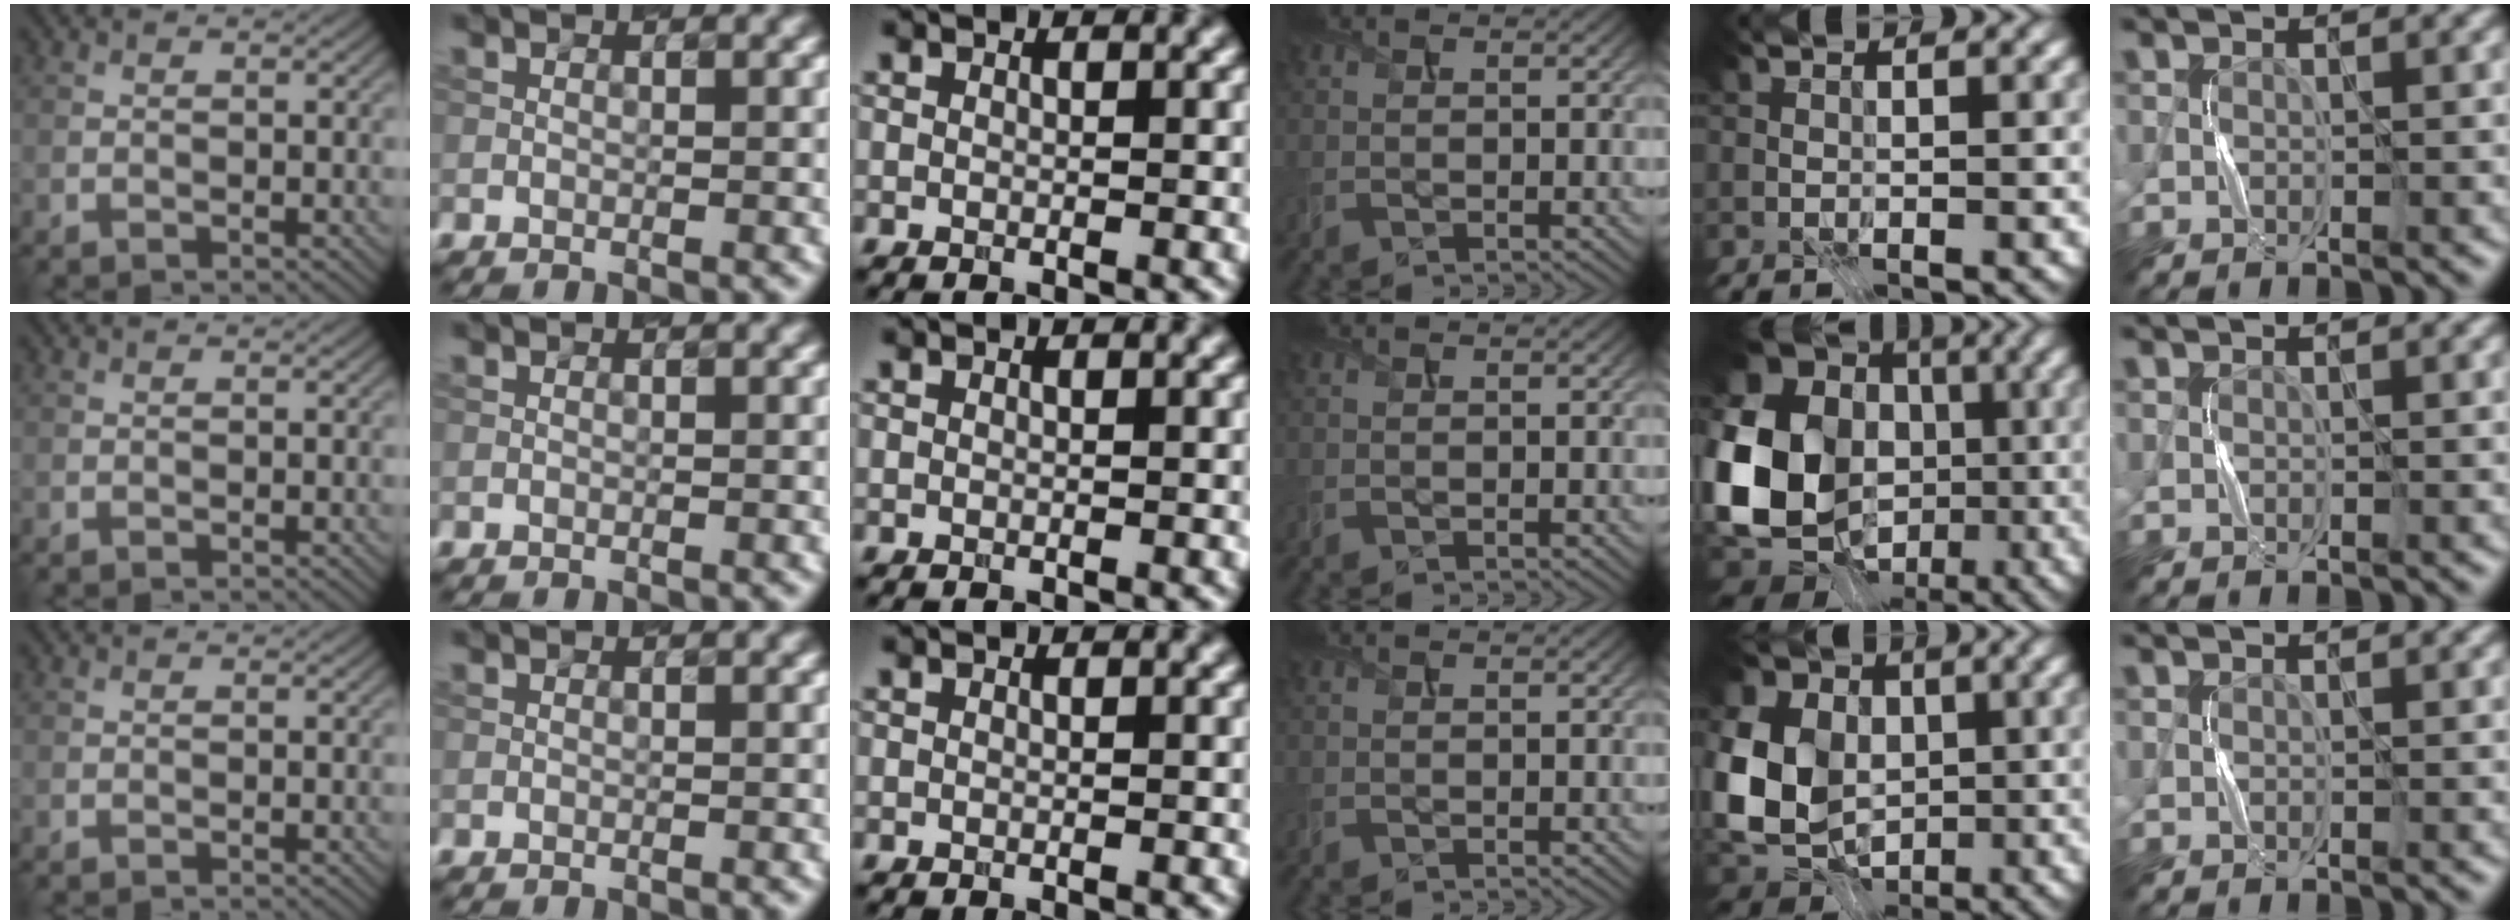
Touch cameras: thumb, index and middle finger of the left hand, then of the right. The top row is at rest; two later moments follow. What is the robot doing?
{"motion": "press", "object": "calculator"}